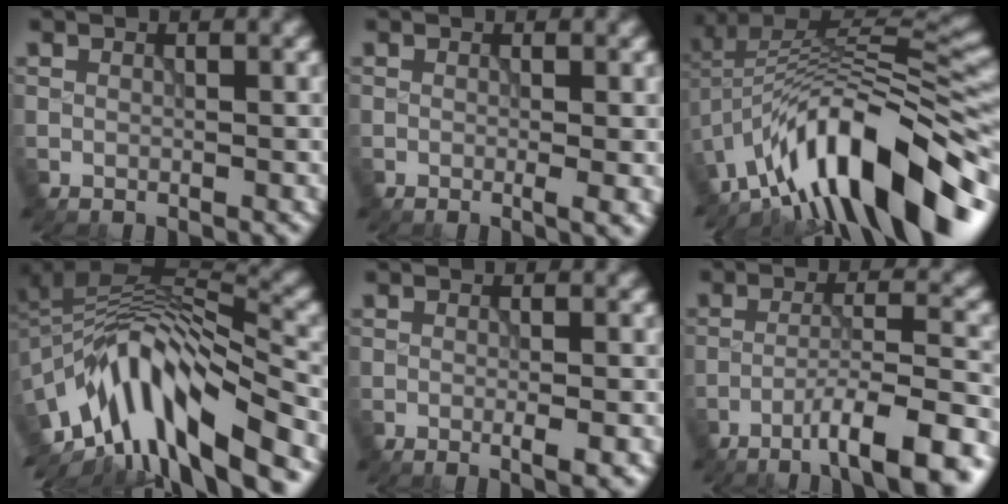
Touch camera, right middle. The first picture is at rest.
{"total": 1.6, "force": [-0.2, 0.3, 1.6], "torque": [-0.022, -0.005, -0.004]}
{"total": 14.3, "force": [-7.4, 5.0, 11.2], "torque": [-0.189, 0.028, -0.124]}
{"total": 13.6, "force": [-6.5, 5.0, 10.8], "torque": [-0.194, 0.016, -0.099]}
{"total": 2.1, "force": [-0.6, 0.5, 2.0], "torque": [-0.022, 0.000, -0.010]}
{"total": 8.7, "force": [-5.4, 1.3, 6.7], "torque": [-0.099, 0.012, -0.085]}